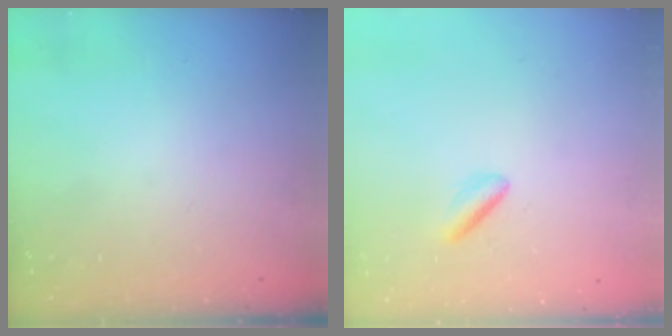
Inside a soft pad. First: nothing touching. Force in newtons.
{"total": 2.4, "press": 2.2, "slide": 0.8}